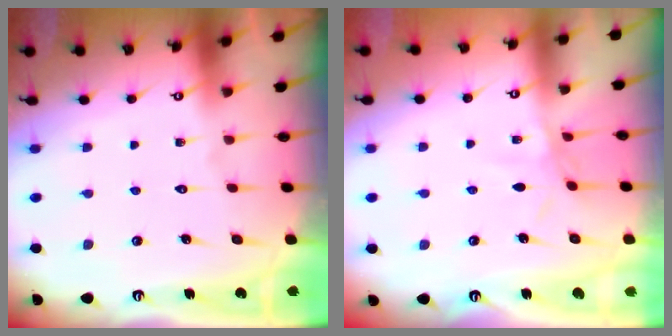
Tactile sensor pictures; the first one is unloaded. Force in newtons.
{"total": 2.8, "press": 2.8, "slide": 0.2}